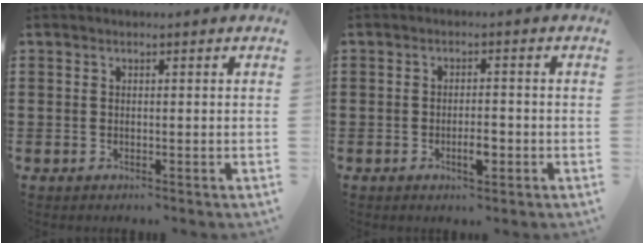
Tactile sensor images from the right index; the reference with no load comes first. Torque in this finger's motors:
{"motor_torque": [0.04, 0.08, 0.11, 0.02]}